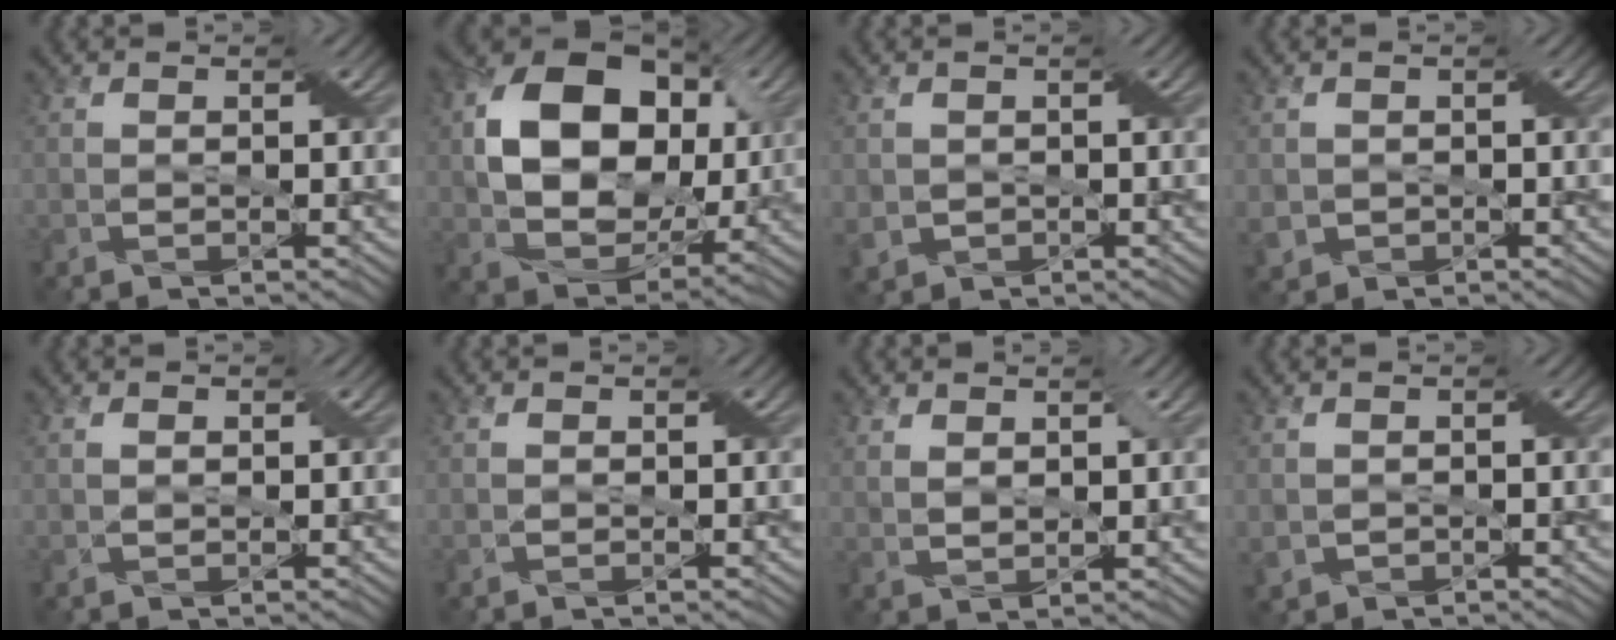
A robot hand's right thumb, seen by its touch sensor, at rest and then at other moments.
{"total": 14.2, "force": [2.8, 10.0, 9.7], "torque": [-0.191, 0.001, 0.054]}
{"total": 2.4, "force": [-0.2, 2.3, 0.6], "torque": [-0.032, -0.013, -0.004]}
{"total": 2.4, "force": [-0.4, 2.3, 0.6], "torque": [-0.029, -0.012, -0.006]}
{"total": 1.2, "force": [0.5, 0.7, 0.8], "torque": [-0.013, 0.001, 0.012]}
{"total": 0.0}
{"total": 2.7, "force": [1.6, 1.2, 1.8], "torque": [-0.049, 0.000, 0.035]}
{"total": 1.7, "force": [-0.2, 1.6, 0.3], "torque": [-0.021, -0.009, -0.002]}